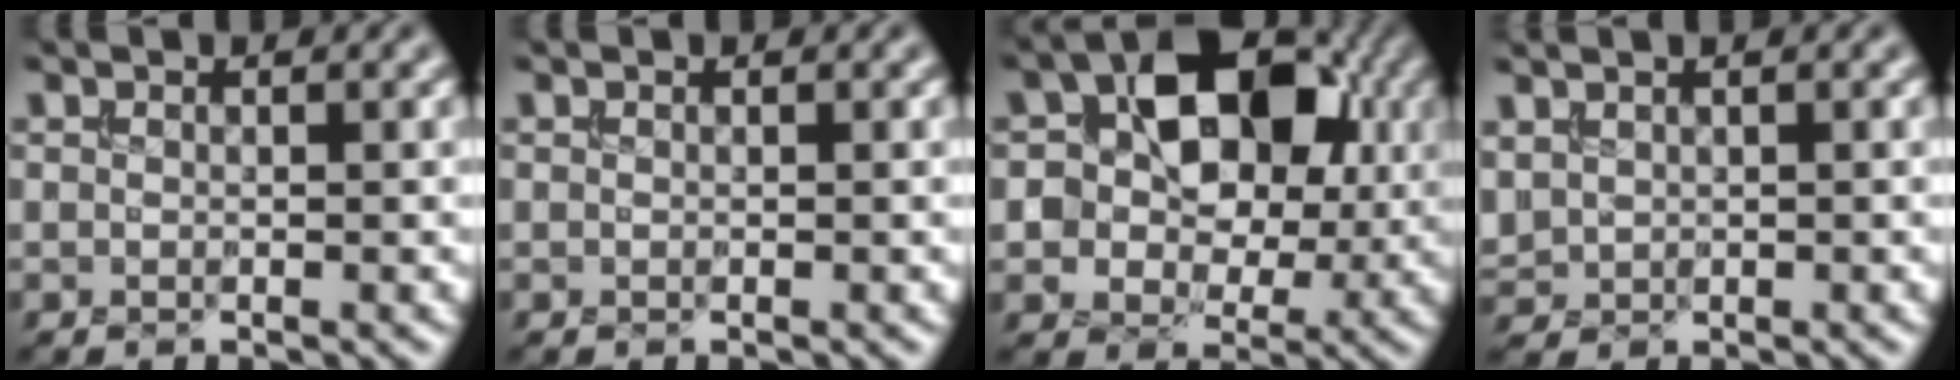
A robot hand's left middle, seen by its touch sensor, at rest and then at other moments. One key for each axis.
{"total": 0.0}
{"total": 11.7, "fx": 1.7, "fy": 8.7, "fz": 7.7, "tx": -0.085, "ty": 0.032, "tz": 0.014}
{"total": 1.1, "fx": 0.5, "fy": 1.0, "fz": 0.3, "tx": -0.010, "ty": 0.004, "tz": 0.020}